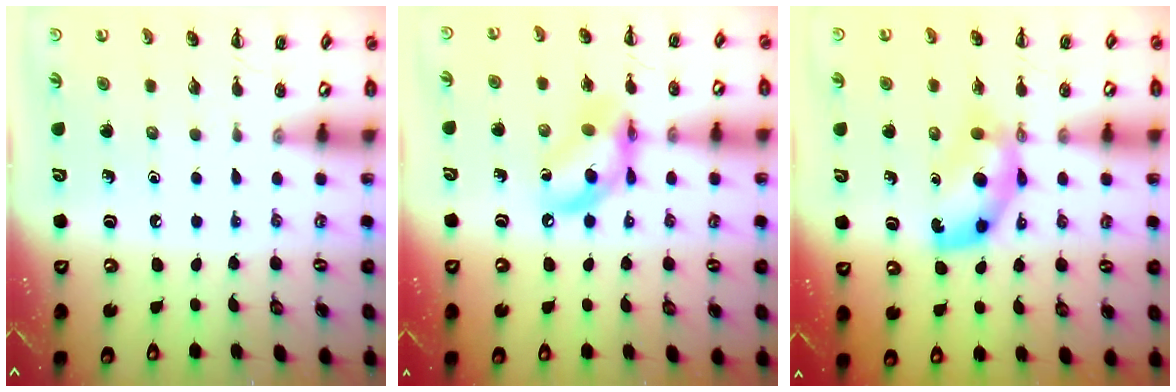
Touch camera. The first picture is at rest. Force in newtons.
{"total": 12.1, "press": 11.8, "slide": 2.8}
{"total": 7.9, "press": 7.9, "slide": 0.9}